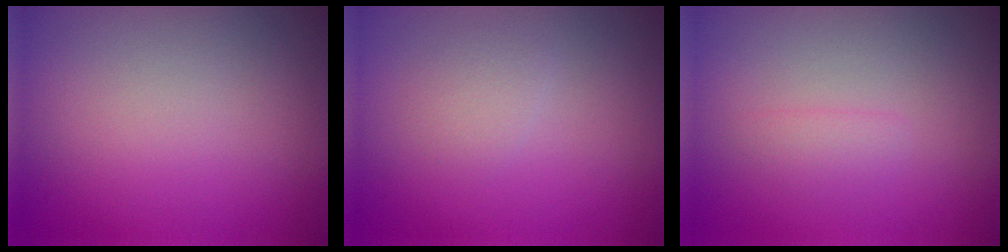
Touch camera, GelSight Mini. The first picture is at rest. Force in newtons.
{"total": 1.3, "press": 1.3, "slide": 0.2}
{"total": 1.0, "press": 1.0, "slide": 0.1}